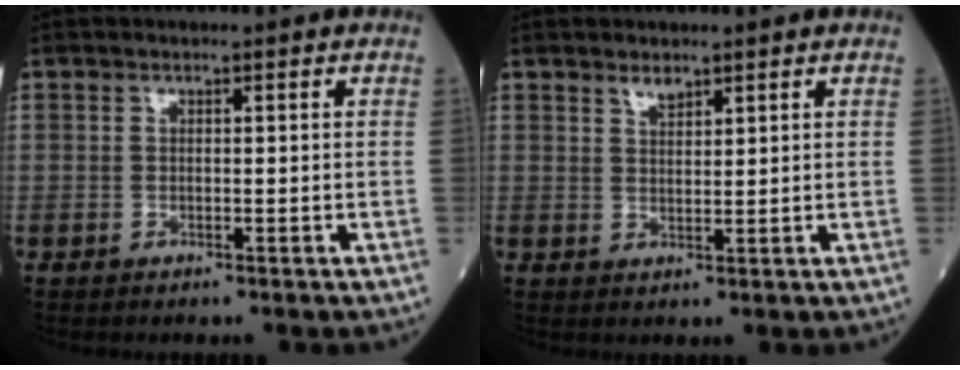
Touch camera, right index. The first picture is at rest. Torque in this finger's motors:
{"motor_torque": [-0.04, 0.00, -0.01, 0.02]}